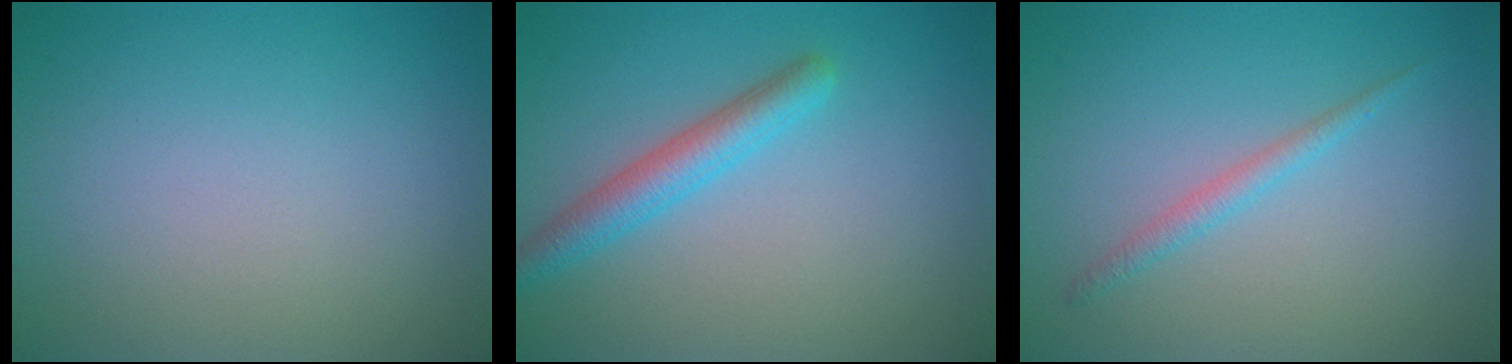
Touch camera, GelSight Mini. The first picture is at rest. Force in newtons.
{"total": 3.0, "press": 3.0, "slide": 0.1}
{"total": 1.4, "press": 1.4, "slide": 0.1}